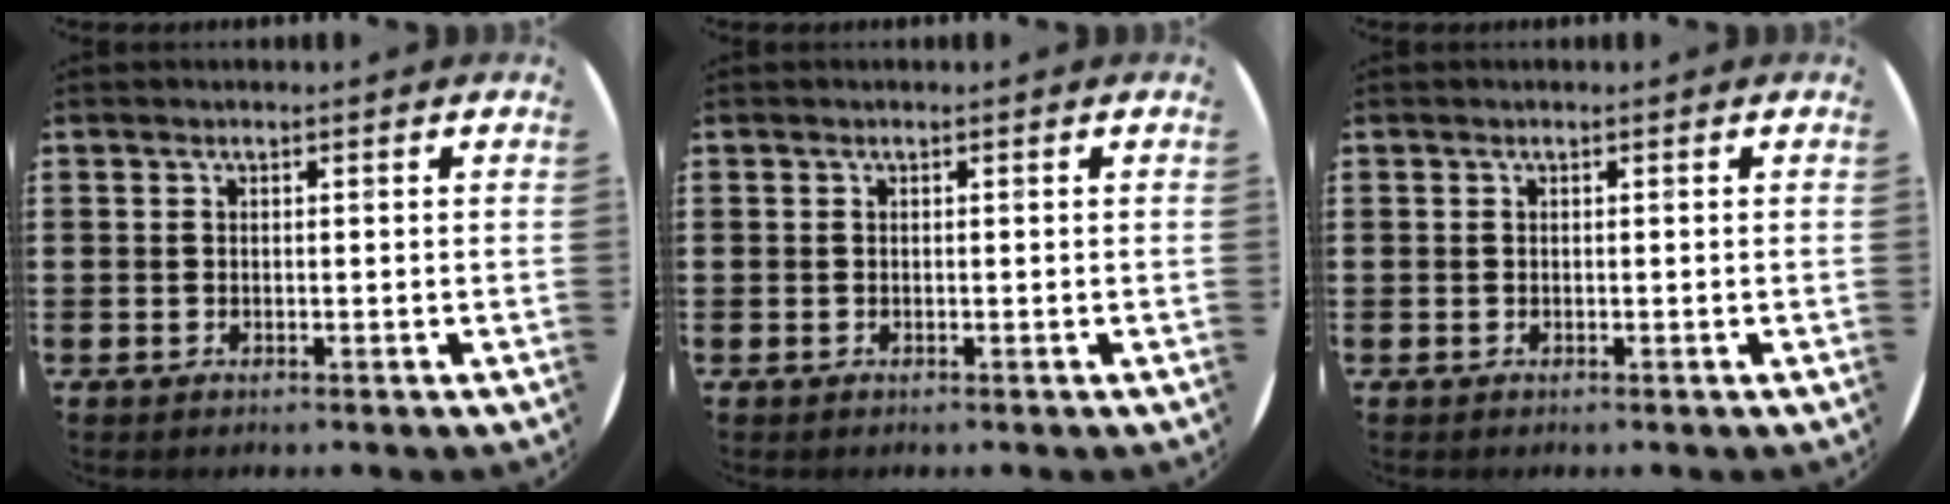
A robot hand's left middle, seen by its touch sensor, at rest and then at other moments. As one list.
[{"total": 0.0}, {"total": 0.0}]